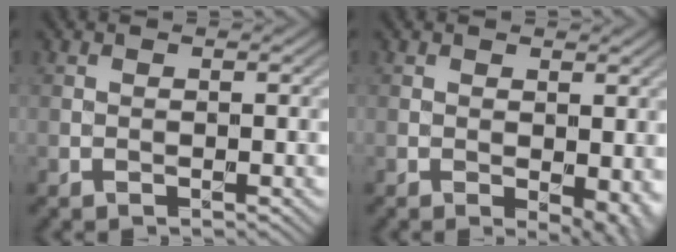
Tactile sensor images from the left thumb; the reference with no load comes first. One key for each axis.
{"total": 3.8, "fx": -0.8, "fy": 1.9, "fz": 3.2, "tx": -0.038, "ty": -0.011, "tz": -0.007}